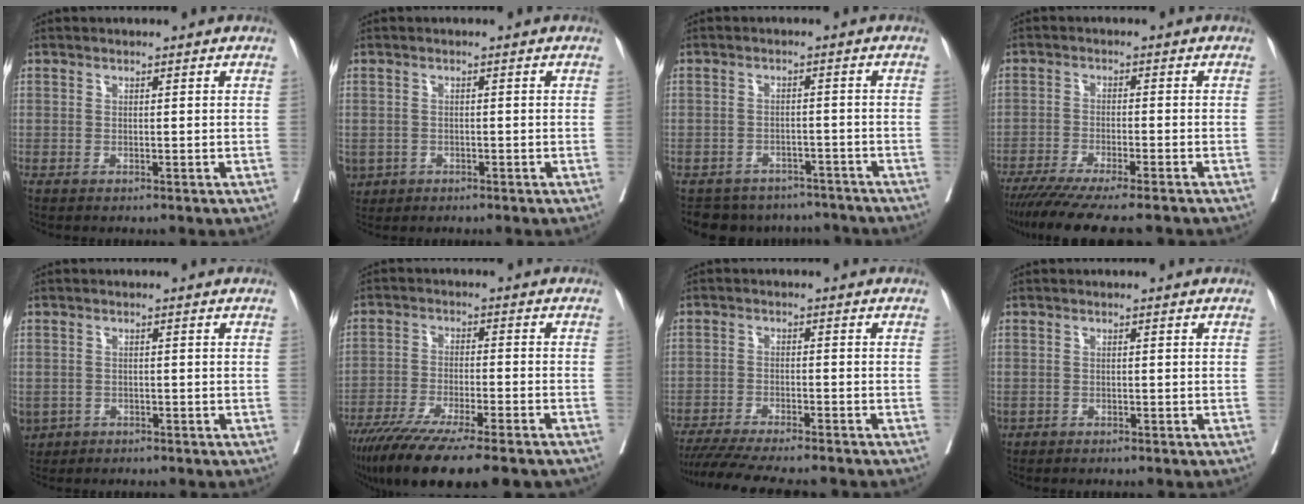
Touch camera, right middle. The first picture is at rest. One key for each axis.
{"total": 4.0, "fx": -1.9, "fy": 3.3, "fz": 1.3, "tx": -0.031, "ty": -0.002, "tz": -0.029}
{"total": 9.6, "fx": -8.6, "fy": 4.2, "fz": 0.9, "tx": -0.007, "ty": 0.017, "tz": -0.103}
{"total": 13.7, "fx": -11.6, "fy": 0.5, "fz": 7.2, "tx": -0.101, "ty": -0.035, "tz": -0.177}
{"total": 4.9, "fx": -2.2, "fy": 4.1, "fz": 1.6, "tx": -0.043, "ty": -0.003, "tz": -0.032}
{"total": 17.3, "fx": -13.4, "fy": 1.6, "fz": 10.9, "tx": -0.163, "ty": -0.043, "tz": -0.212}
{"total": 13.9, "fx": -12.3, "fy": 1.3, "fz": 6.4, "tx": -0.098, "ty": -0.023, "tz": -0.179}
{"total": 0.6, "fx": 0.0, "fy": 0.4, "fz": 0.4, "tx": -0.011, "ty": 0.003, "tz": 0.003}